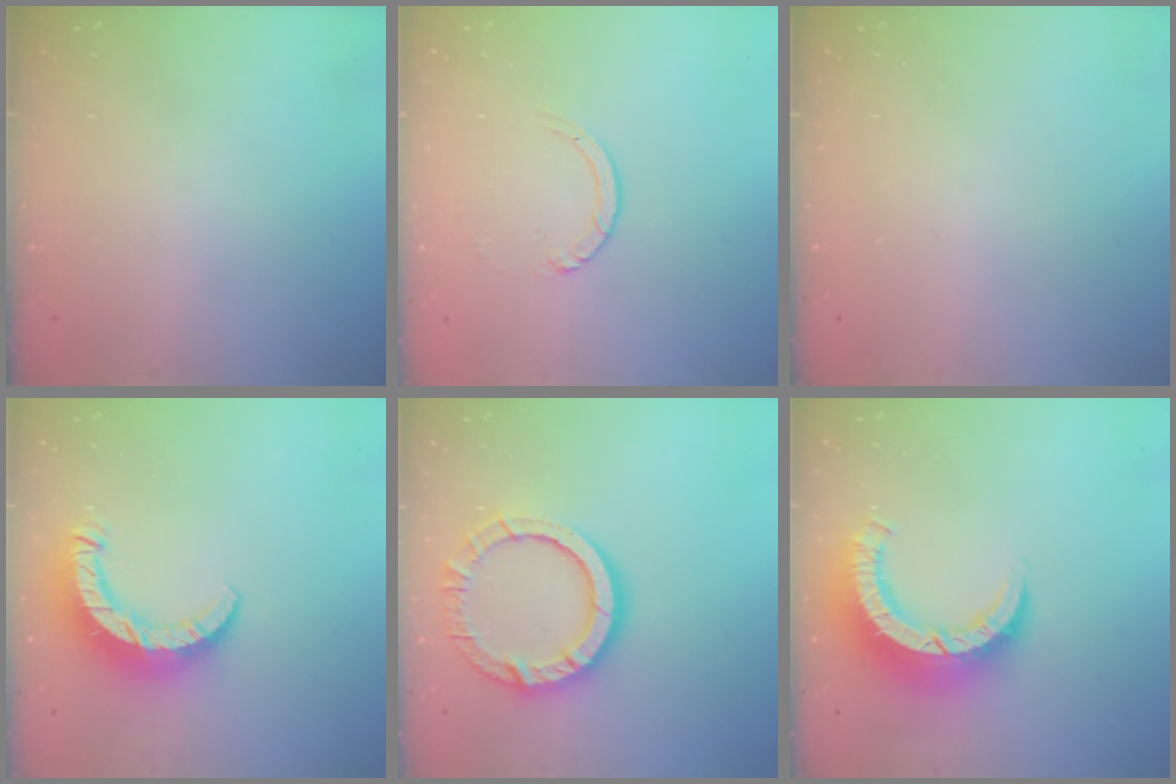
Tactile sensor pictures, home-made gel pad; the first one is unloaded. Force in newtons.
{"total": 2.4, "press": 2.4, "slide": 0.2}
{"total": 0.0}
{"total": 9.9, "press": 9.8, "slide": 0.9}
{"total": 12.7, "press": 12.6, "slide": 0.9}
{"total": 10.9, "press": 10.8, "slide": 1.2}